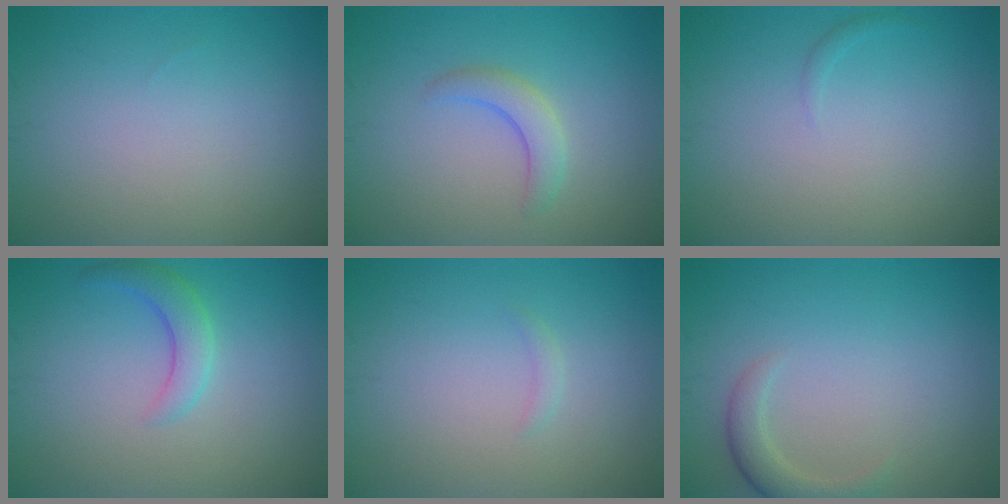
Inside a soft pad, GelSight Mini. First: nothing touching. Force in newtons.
{"total": 2.4, "press": 2.4, "slide": 0.3}
{"total": 0.5, "press": 0.5, "slide": 0.1}
{"total": 2.6, "press": 2.6, "slide": 0.1}
{"total": 0.6, "press": 0.6, "slide": 0.1}
{"total": 2.2, "press": 2.2, "slide": 0.2}